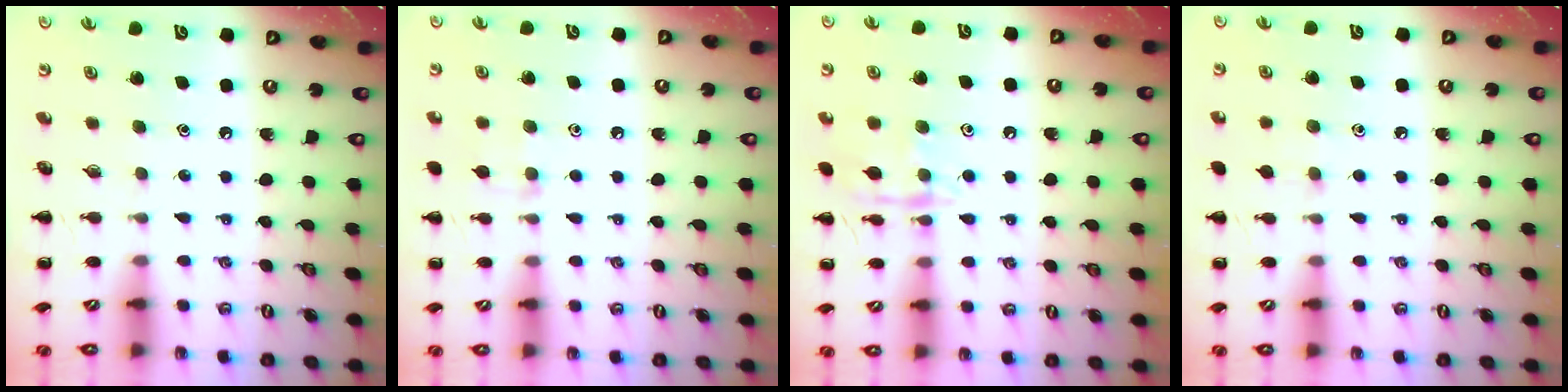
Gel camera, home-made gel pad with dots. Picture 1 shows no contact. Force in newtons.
{"total": 6.1, "press": 5.6, "slide": 2.4}
{"total": 10.3, "press": 10.3, "slide": 0.6}
{"total": 4.4, "press": 4.0, "slide": 1.7}